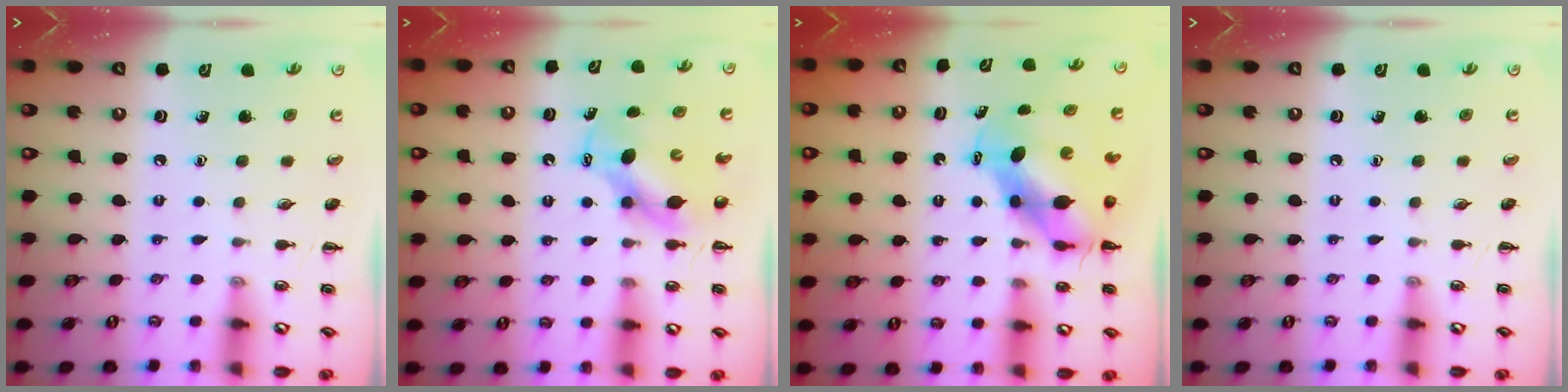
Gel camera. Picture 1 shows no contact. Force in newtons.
{"total": 6.7, "press": 6.6, "slide": 1.1}
{"total": 8.0, "press": 7.8, "slide": 1.9}
{"total": 0.0}